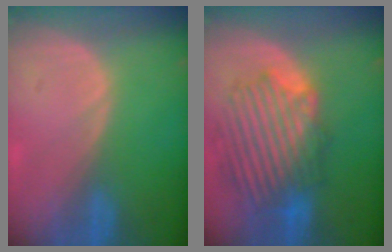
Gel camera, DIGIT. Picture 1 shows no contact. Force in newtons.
{"total": 9.6, "press": 9.6, "slide": 0.4}